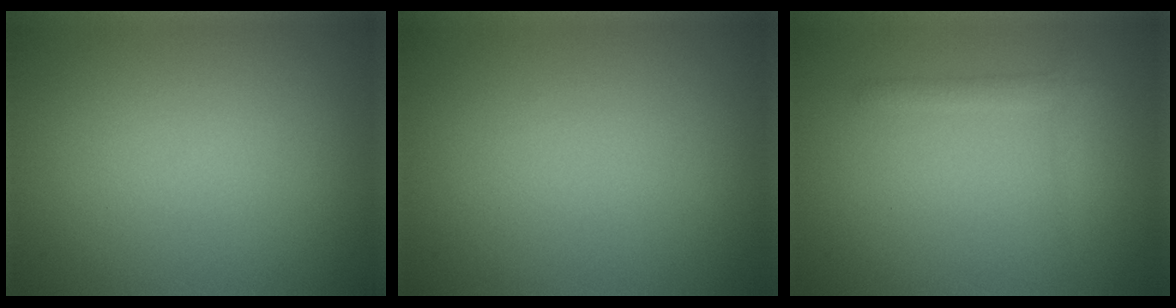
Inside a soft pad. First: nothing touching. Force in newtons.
{"total": 0.0}
{"total": 1.4, "press": 1.4, "slide": 0.1}